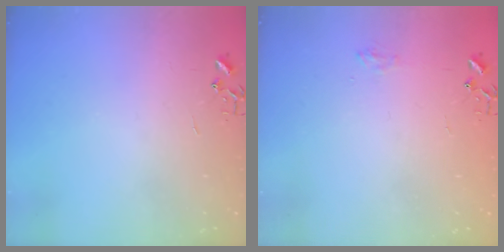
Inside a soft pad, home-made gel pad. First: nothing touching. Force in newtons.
{"total": 5.9, "press": 5.9, "slide": 0.7}